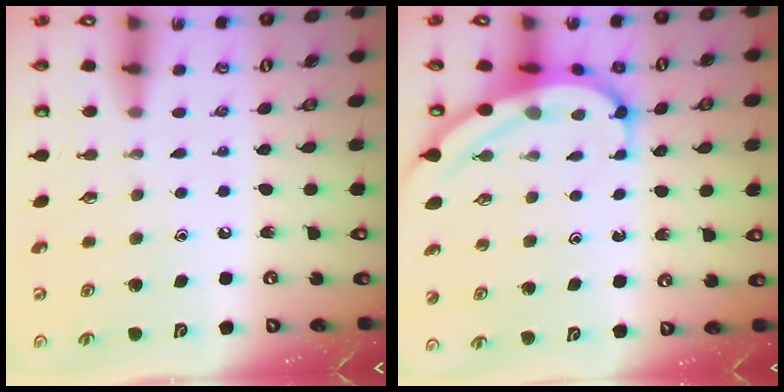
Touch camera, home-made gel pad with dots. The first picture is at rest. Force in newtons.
{"total": 7.2, "press": 7.1, "slide": 0.8}